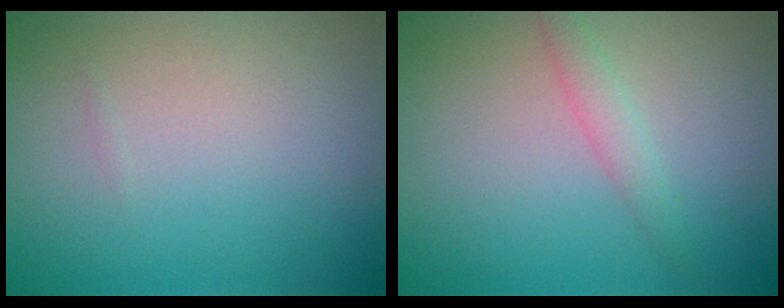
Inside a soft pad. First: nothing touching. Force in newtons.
{"total": 1.6, "press": 1.6, "slide": 0.0}